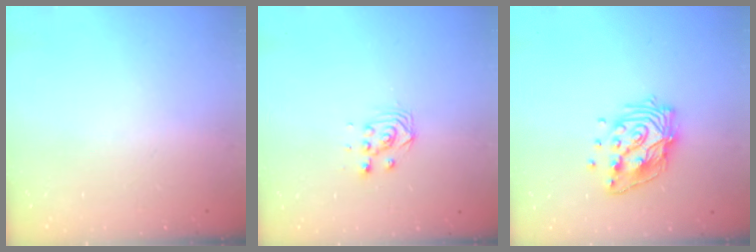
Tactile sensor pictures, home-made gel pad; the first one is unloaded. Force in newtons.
{"total": 4.6, "press": 4.5, "slide": 0.2}
{"total": 13.3, "press": 13.2, "slide": 1.5}